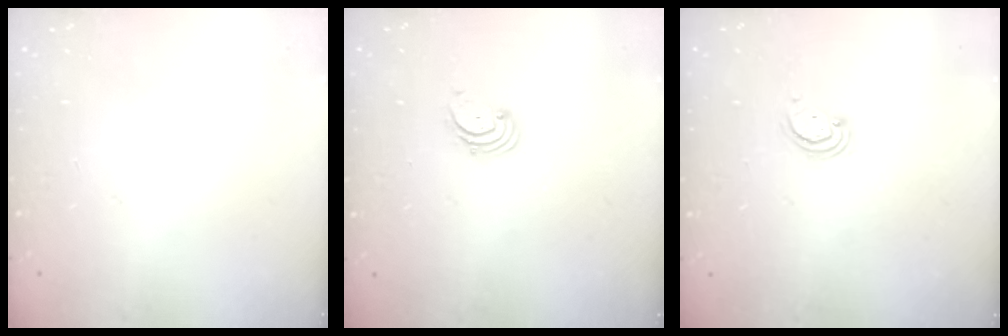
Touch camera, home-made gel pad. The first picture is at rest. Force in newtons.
{"total": 1.7, "press": 1.6, "slide": 0.2}
{"total": 2.5, "press": 2.4, "slide": 0.2}